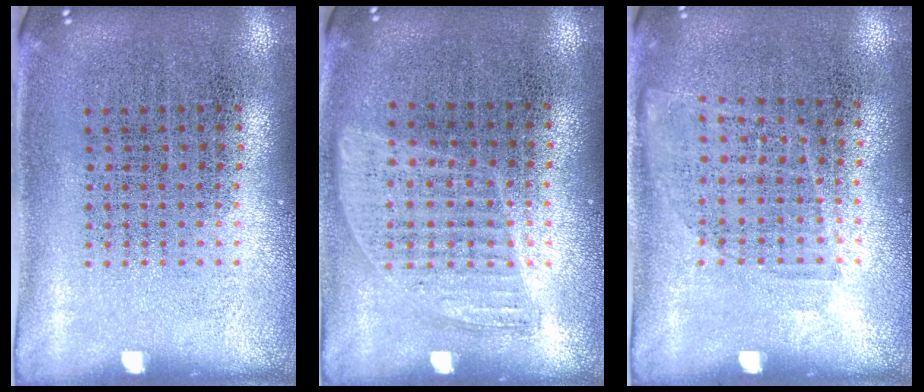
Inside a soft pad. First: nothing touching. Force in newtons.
{"total": 0.9, "press": 0.8, "slide": 0.4}
{"total": 0.9, "press": 0.8, "slide": 0.5}